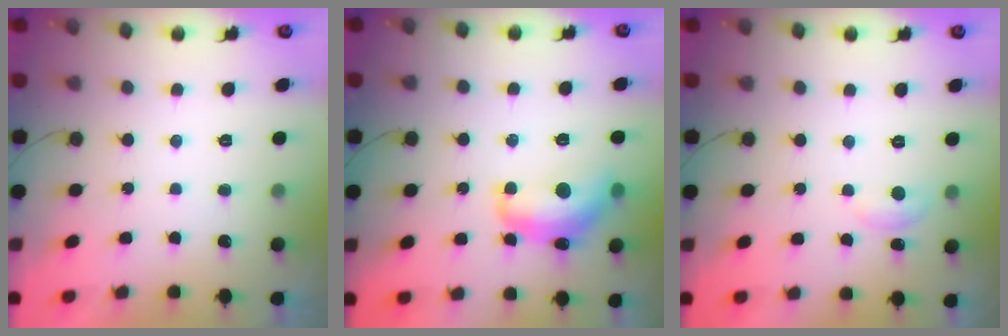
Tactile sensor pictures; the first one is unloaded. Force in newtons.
{"total": 13.4, "press": 13.4, "slide": 0.9}
{"total": 5.5, "press": 5.5, "slide": 0.6}